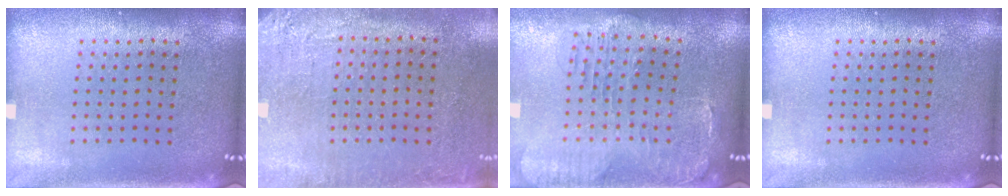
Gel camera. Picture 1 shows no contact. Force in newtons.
{"total": 2.7, "press": 2.4, "slide": 1.2}
{"total": 1.5, "press": 1.4, "slide": 0.4}
{"total": 0.0}